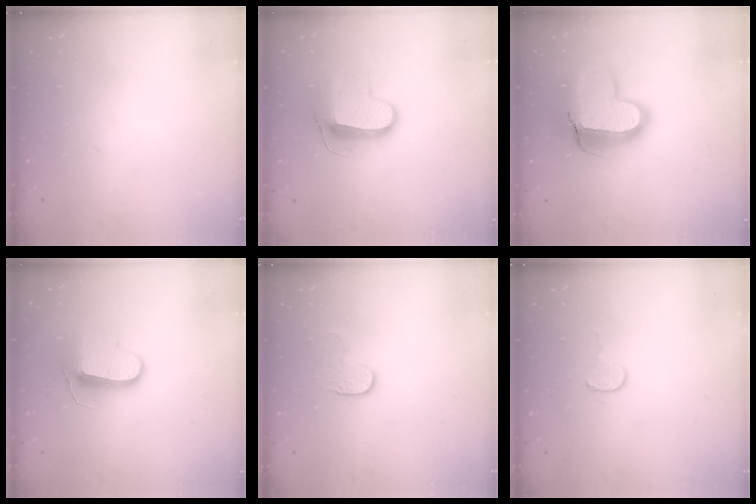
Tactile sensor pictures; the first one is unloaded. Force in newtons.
{"total": 11.2, "press": 11.2, "slide": 0.8}
{"total": 14.6, "press": 14.5, "slide": 1.1}
{"total": 9.4, "press": 9.4, "slide": 0.5}
{"total": 5.8, "press": 5.8, "slide": 0.5}
{"total": 3.9, "press": 3.9, "slide": 0.3}